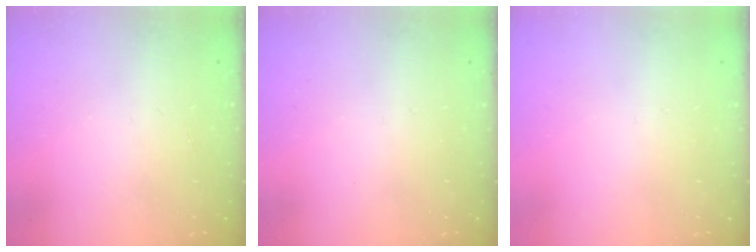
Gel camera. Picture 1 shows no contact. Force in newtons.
{"total": 0.0}
{"total": 0.0}